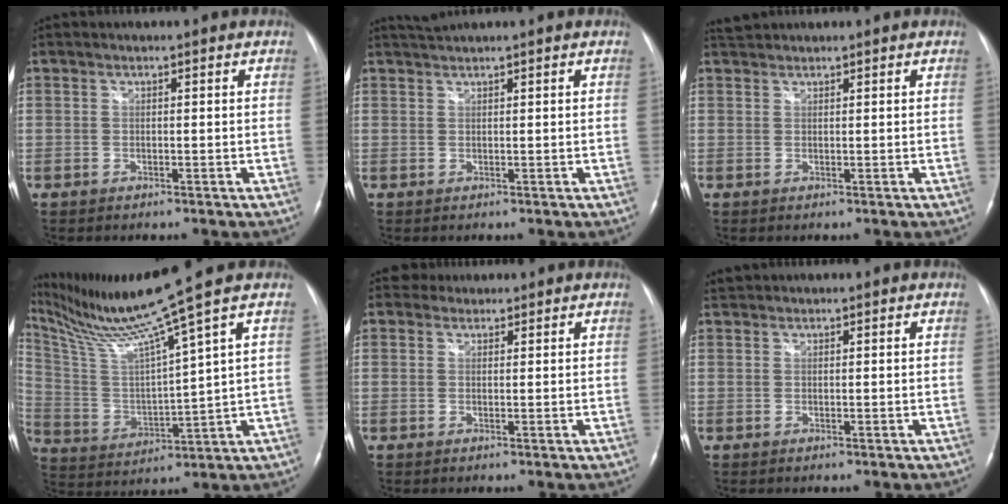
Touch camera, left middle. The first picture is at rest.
{"total": 1.5, "force": [1.4, -0.5, 0.2], "torque": [-0.002, 0.007, 0.033]}
{"total": 1.7, "force": [1.7, 0.2, 0.0], "torque": [-0.006, 0.014, 0.034]}
{"total": 14.7, "force": [11.3, -3.7, 8.6], "torque": [-0.164, -0.022, 0.218]}
{"total": 1.8, "force": [1.5, 0.8, -0.6], "torque": [0.014, 0.010, 0.021]}
{"total": 1.1, "force": [1.0, 0.3, -0.1], "torque": [-0.005, 0.012, 0.023]}